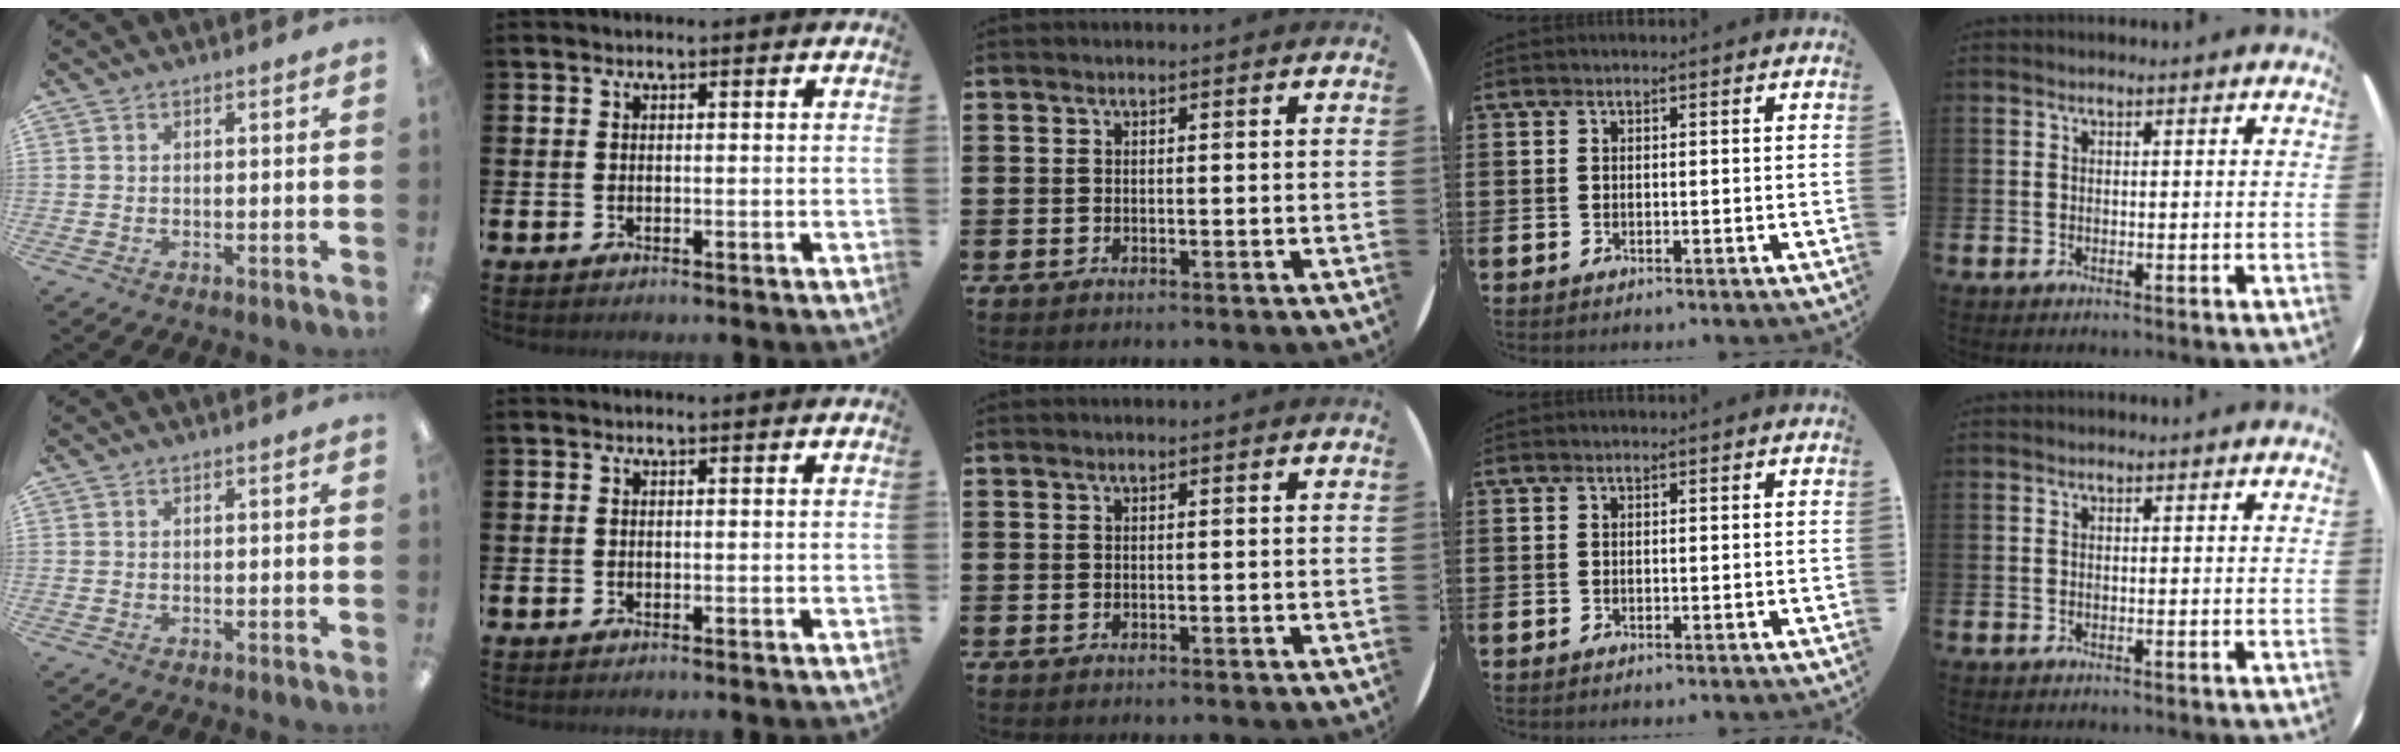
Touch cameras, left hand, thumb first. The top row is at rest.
{}